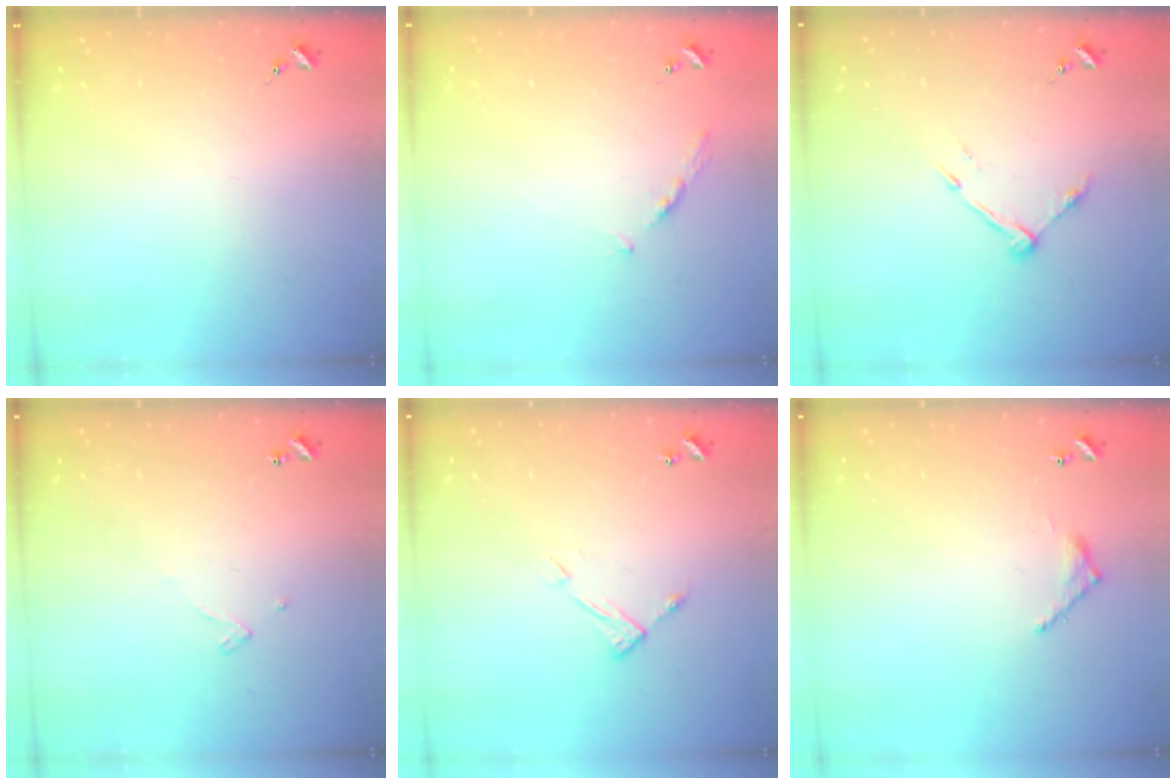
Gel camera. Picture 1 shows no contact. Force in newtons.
{"total": 3.9, "press": 3.9, "slide": 0.5}
{"total": 8.7, "press": 8.7, "slide": 0.5}
{"total": 3.2, "press": 3.2, "slide": 0.2}
{"total": 6.3, "press": 6.3, "slide": 0.4}
{"total": 6.3, "press": 6.3, "slide": 0.4}